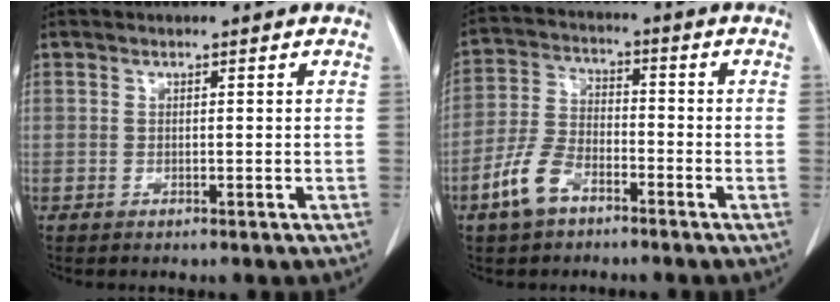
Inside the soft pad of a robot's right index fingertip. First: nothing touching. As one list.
[{"total": 7.5, "force": [-4.6, 3.8, 4.6], "torque": [-0.113, 0.005, -0.092]}]